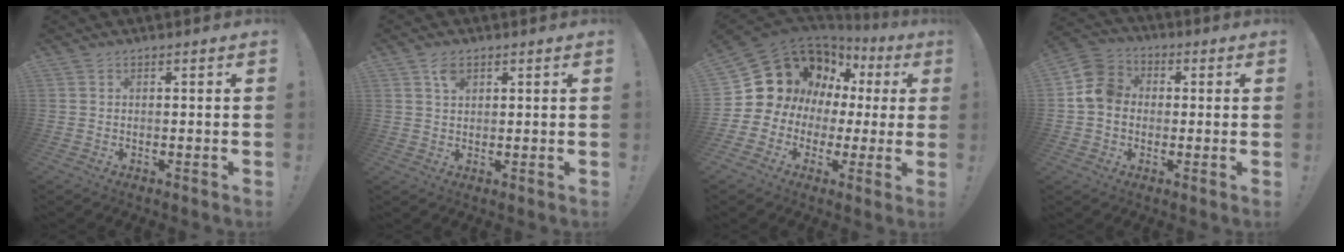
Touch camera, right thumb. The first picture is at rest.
{"total": 3.6, "force": [1.8, 2.3, 2.1], "torque": [-0.023, -0.007, 0.030]}
{"total": 14.0, "force": [6.3, 11.3, 5.3], "torque": [-0.087, -0.057, 0.142]}
{"total": 10.5, "force": [0.4, 9.0, 5.4], "torque": [-0.089, 0.017, 0.011]}